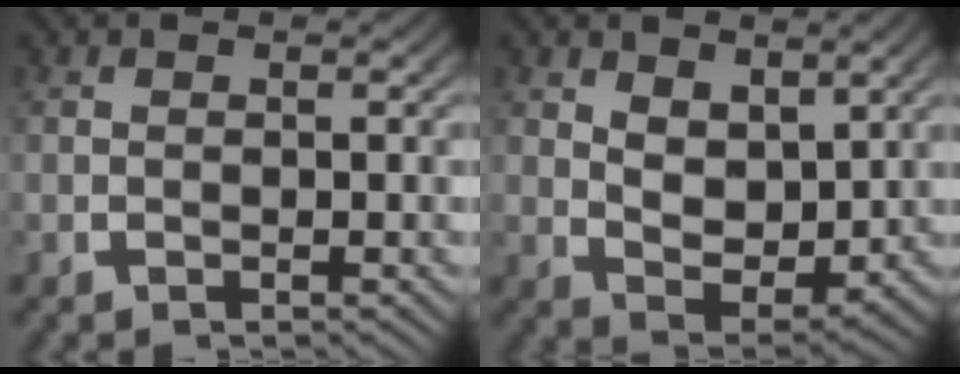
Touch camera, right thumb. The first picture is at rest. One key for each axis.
{"total": 4.5, "fx": 0.9, "fy": 2.9, "fz": 3.3, "tx": -0.067, "ty": -0.025, "tz": 0.027}